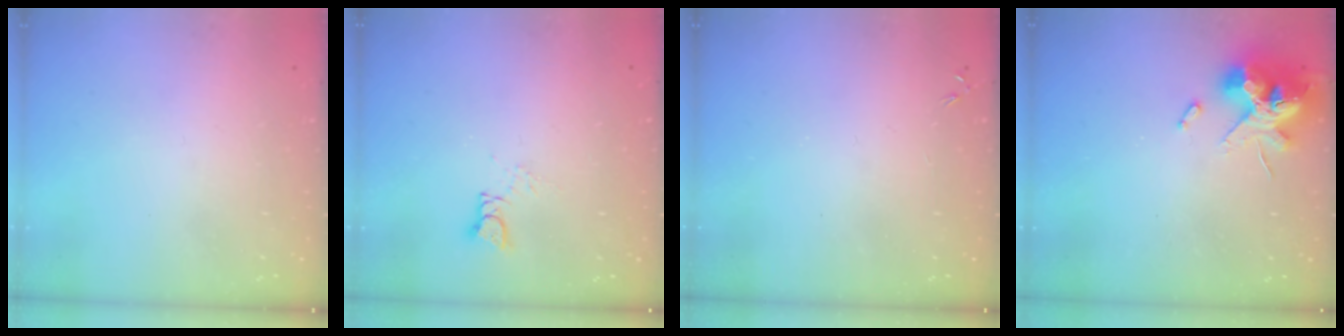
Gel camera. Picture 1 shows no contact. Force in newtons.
{"total": 3.6, "press": 3.6, "slide": 0.4}
{"total": 0.0}
{"total": 13.6, "press": 13.5, "slide": 1.6}